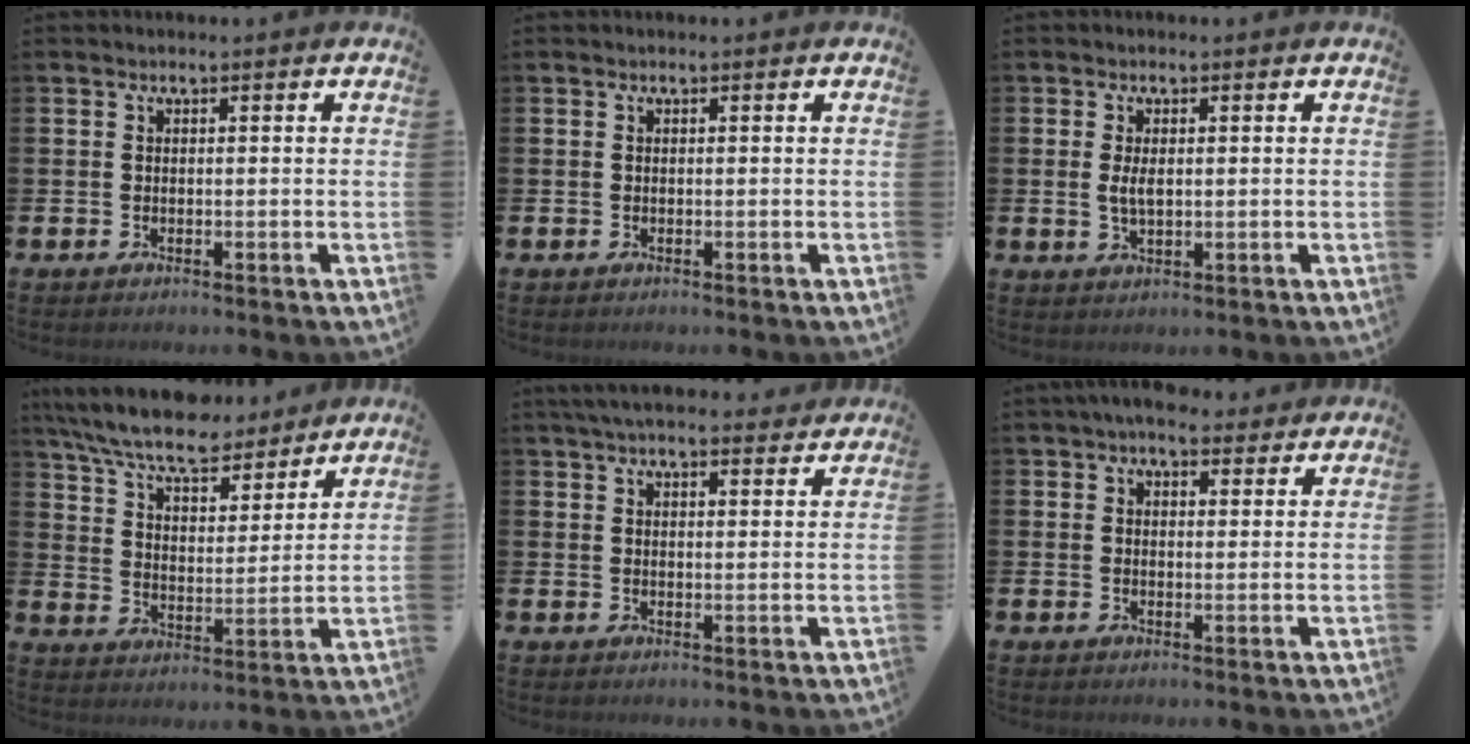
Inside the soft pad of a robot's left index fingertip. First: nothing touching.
{"total": 0.0}
{"total": 2.7, "force": [0.4, 1.2, 2.4], "torque": [-0.039, 0.000, 0.002]}
{"total": 9.0, "force": [8.2, 1.7, 3.2], "torque": [-0.094, -0.049, 0.145]}
{"total": 4.5, "force": [4.2, 0.7, 1.5], "torque": [-0.034, -0.012, 0.077]}
{"total": 4.8, "force": [4.2, 1.8, 1.2], "torque": [-0.018, -0.015, 0.076]}